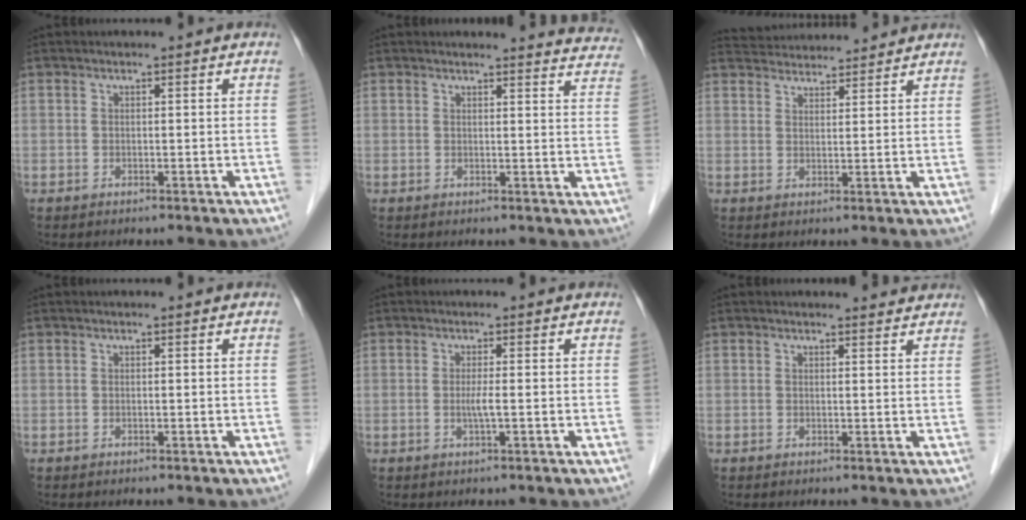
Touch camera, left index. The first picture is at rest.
{"total": 11.3, "force": [11.2, 1.1, 1.1], "torque": [0.019, -0.059, 0.086]}
{"total": 9.1, "force": [8.9, 1.2, 1.6], "torque": [-0.031, 0.032, 0.130]}
{"total": 0.0}
{"total": 1.7, "force": [-0.2, -0.2, 1.6], "torque": [-0.038, -0.003, -0.005]}
{"total": 2.3, "force": [2.2, 0.4, 0.0], "torque": [-0.008, -0.003, 0.020]}